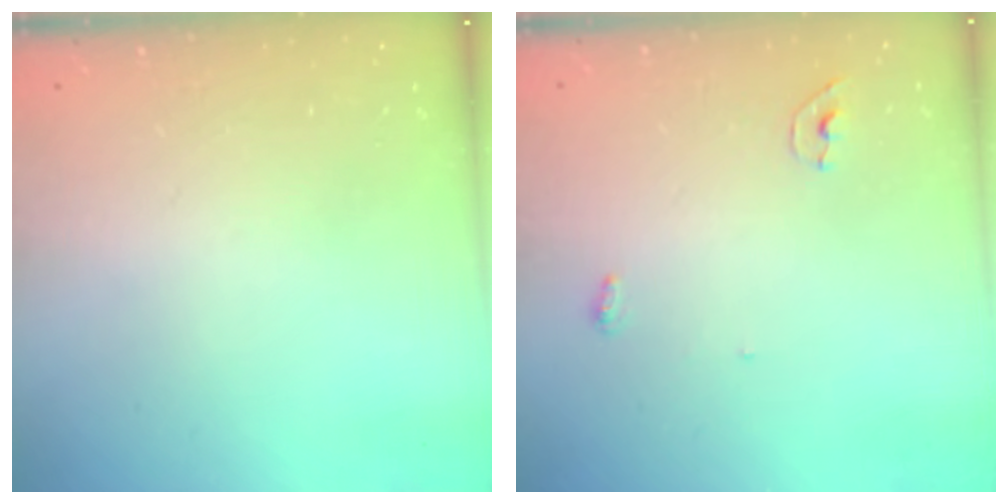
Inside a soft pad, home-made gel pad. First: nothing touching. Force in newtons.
{"total": 6.4, "press": 4.1, "slide": 4.9}